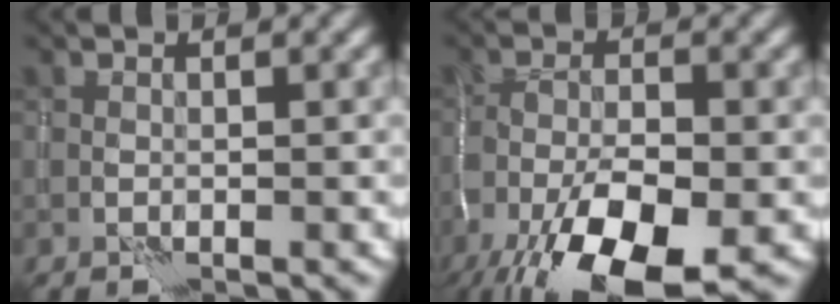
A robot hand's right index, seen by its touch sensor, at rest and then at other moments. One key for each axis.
{"total": 11.7, "fx": -6.0, "fy": 4.6, "fz": 8.9, "tx": -0.175, "ty": -0.024, "tz": -0.108}